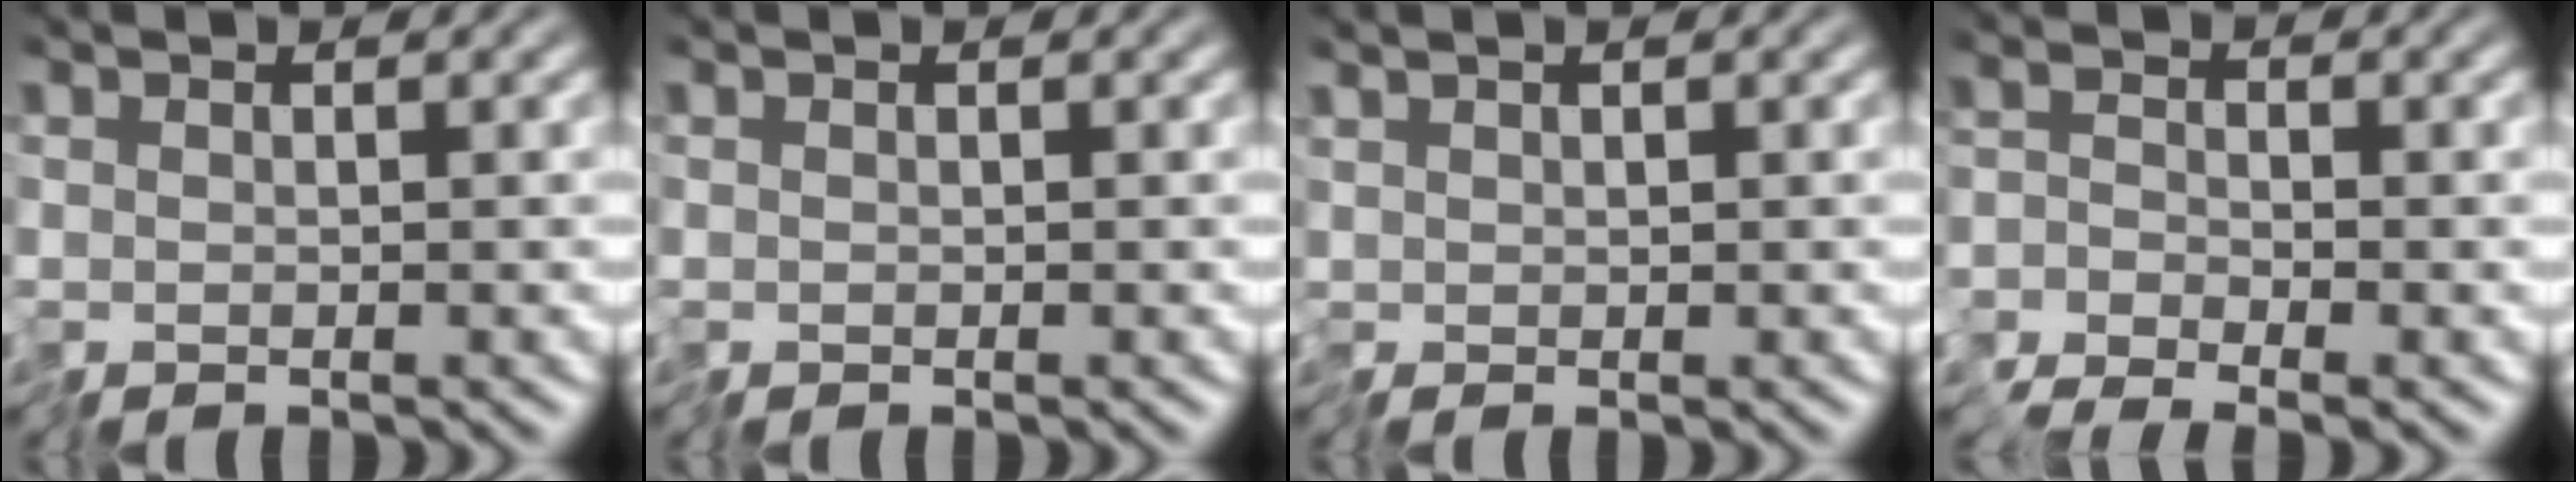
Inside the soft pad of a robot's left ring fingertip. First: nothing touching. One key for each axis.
{"total": 0.0}
{"total": 0.6, "fx": 0.5, "fy": 0.3, "fz": 0.2, "tx": -0.007, "ty": 0.004, "tz": 0.010}
{"total": 1.6, "fx": -1.5, "fy": -0.2, "fz": -0.5, "tx": 0.013, "ty": 0.002, "tz": -0.039}